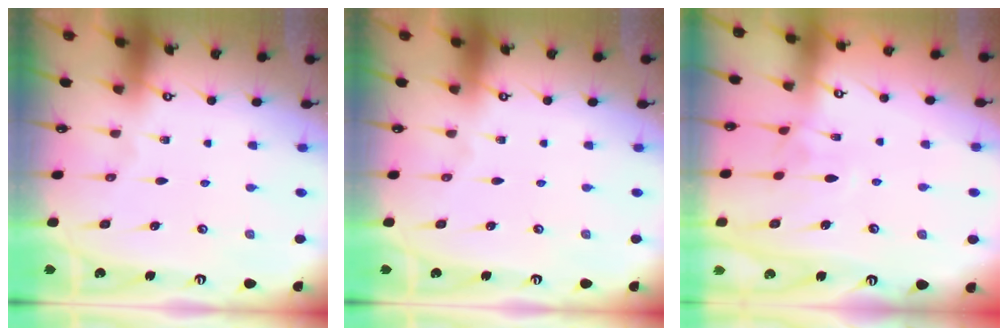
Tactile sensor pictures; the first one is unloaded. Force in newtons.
{"total": 0.0}
{"total": 2.6, "press": 2.5, "slide": 0.7}